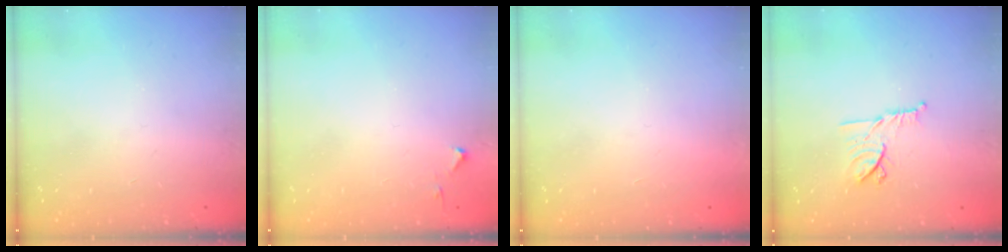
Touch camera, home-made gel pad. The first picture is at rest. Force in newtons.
{"total": 3.1, "press": 3.1, "slide": 0.5}
{"total": 1.5, "press": 1.5, "slide": 0.1}
{"total": 9.7, "press": 9.7, "slide": 0.6}